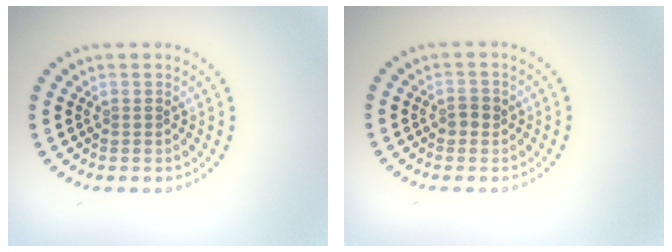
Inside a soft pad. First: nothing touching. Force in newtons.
{"total": 1.3, "press": 1.2, "slide": 0.4}